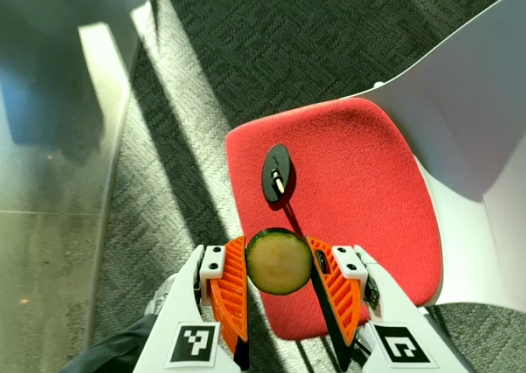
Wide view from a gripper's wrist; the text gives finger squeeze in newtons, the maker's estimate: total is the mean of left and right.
{"total": 7.3, "left": 7.3, "right": 7.2}